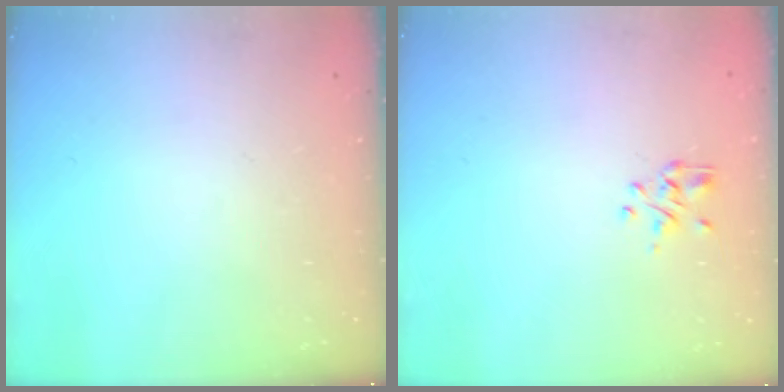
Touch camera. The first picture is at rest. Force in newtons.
{"total": 1.3, "press": 1.2, "slide": 0.5}